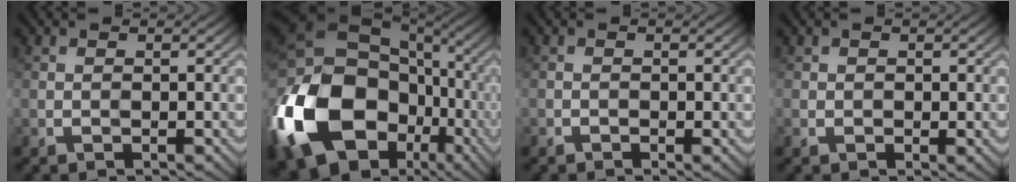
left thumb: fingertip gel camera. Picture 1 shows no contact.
{"total": 21.5, "force": [-6.0, 16.3, 12.6], "torque": [-0.337, -0.012, -0.108]}
{"total": 0.6, "force": [-0.3, 0.3, 0.5], "torque": [-0.006, 0.001, -0.005]}
{"total": 1.1, "force": [0.0, 0.9, 0.6], "torque": [-0.008, -0.003, 0.002]}